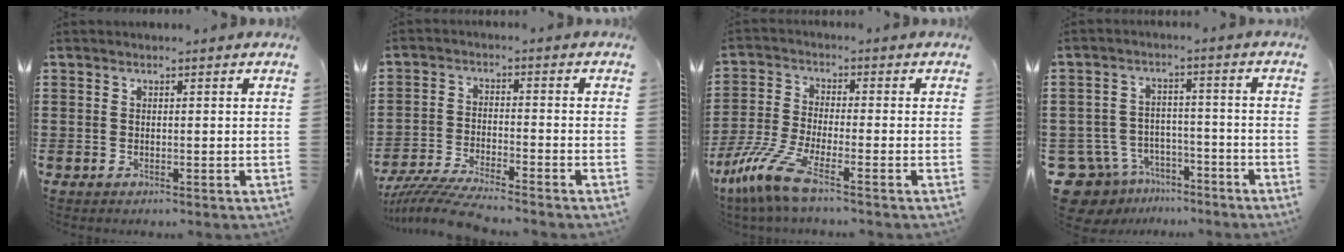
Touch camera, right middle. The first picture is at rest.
{"total": 6.4, "force": [-6.1, -0.1, 2.0], "torque": [-0.048, -0.011, -0.121]}
{"total": 8.6, "force": [-5.9, 1.4, 6.0], "torque": [-0.158, -0.019, -0.125]}
{"total": 7.3, "force": [-6.4, 3.5, 0.8], "torque": [-0.048, 0.015, -0.131]}